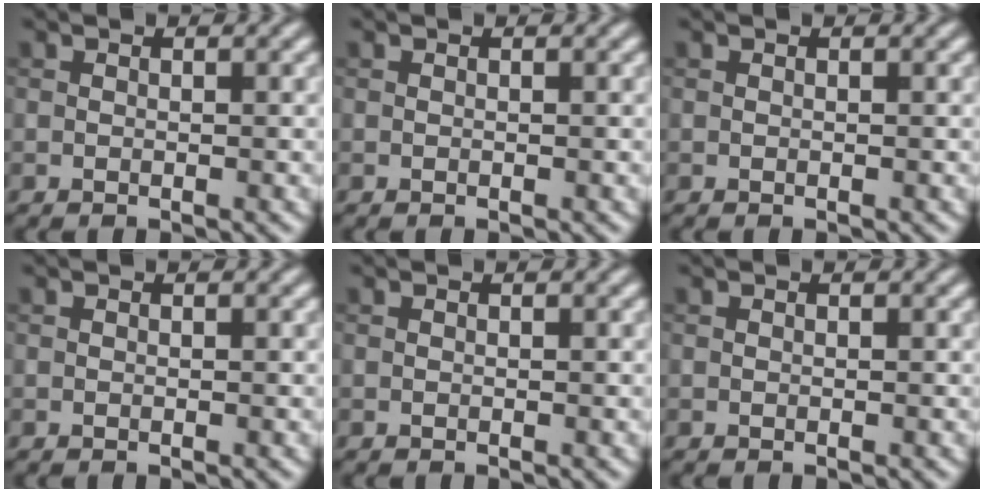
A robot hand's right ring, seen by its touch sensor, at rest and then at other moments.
{"total": 0.0}
{"total": 0.0}
{"total": 0.0}
{"total": 0.0}
{"total": 0.0}